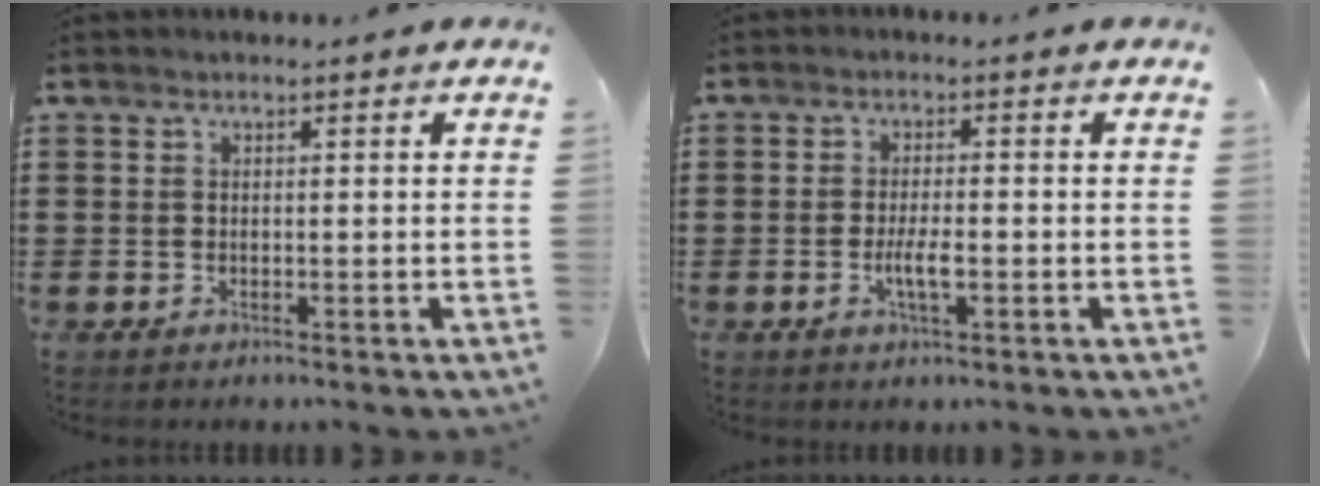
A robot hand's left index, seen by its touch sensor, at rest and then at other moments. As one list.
[{"total": 3.6, "force": [-1.0, 0.8, 3.4], "torque": [-0.064, -0.002, -0.018]}]